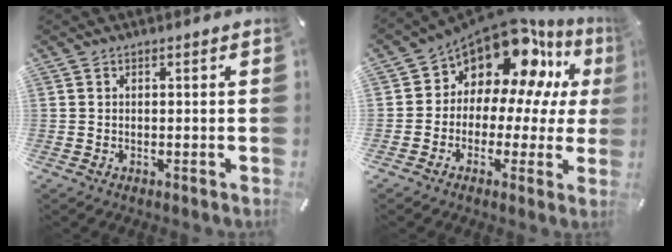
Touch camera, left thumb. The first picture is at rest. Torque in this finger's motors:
{"motor_torque": [1.83, 3.18, 1.19, 0.98, 0.17]}